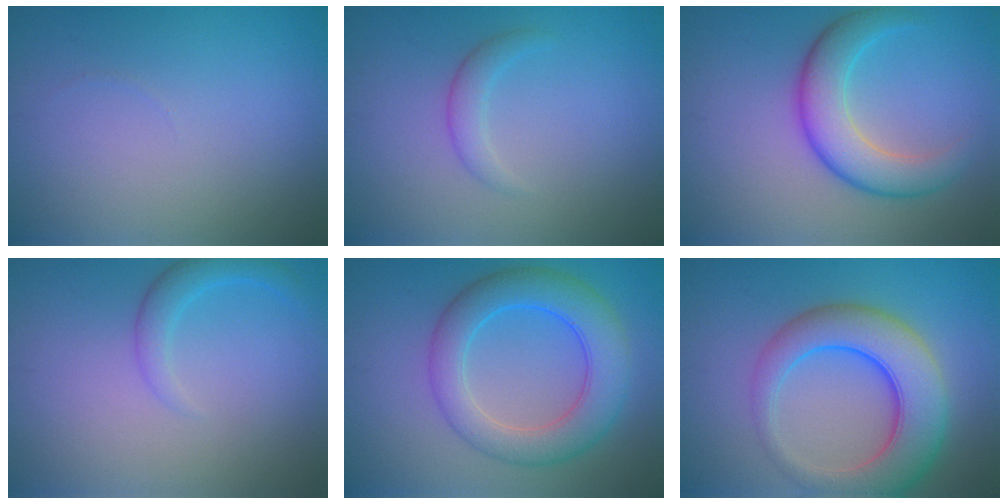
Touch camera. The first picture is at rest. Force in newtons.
{"total": 1.7, "press": 1.7, "slide": 0.1}
{"total": 5.6, "press": 5.6, "slide": 0.1}
{"total": 2.2, "press": 2.2, "slide": 0.1}
{"total": 6.5, "press": 6.5, "slide": 0.2}
{"total": 8.1, "press": 8.1, "slide": 0.5}